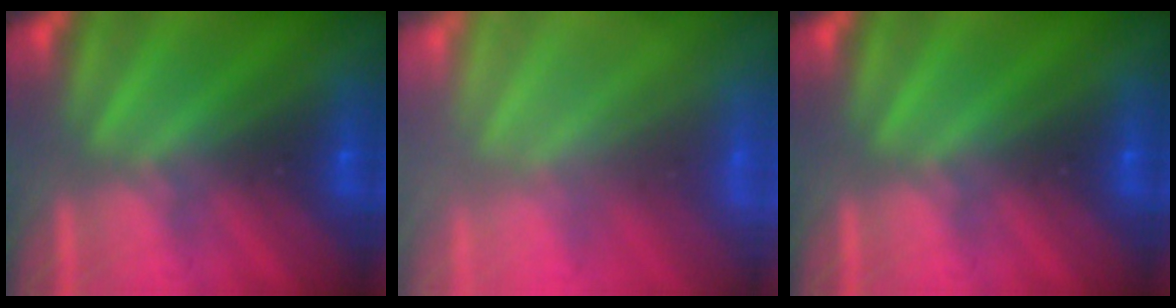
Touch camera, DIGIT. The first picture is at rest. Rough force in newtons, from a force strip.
{"total": 7.6}
{"total": 0.0}